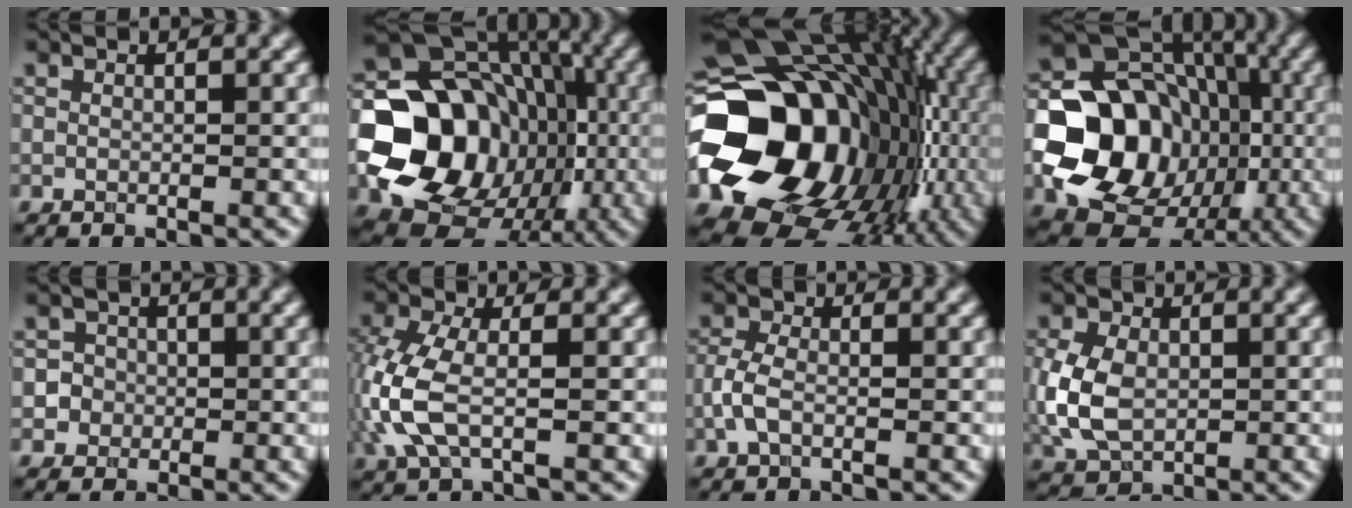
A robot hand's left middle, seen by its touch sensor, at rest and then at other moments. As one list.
[{"total": 16.8, "force": [-3.1, 14.0, 8.9], "torque": [-0.139, -0.016, -0.058]}, {"total": 20.5, "force": [-2.3, 16.9, 11.5], "torque": [-0.228, -0.046, -0.011]}, {"total": 14.7, "force": [-3.2, 12.0, 7.9], "torque": [-0.139, -0.009, -0.050]}, {"total": 2.3, "force": [-0.4, 2.3, 0.1], "torque": [0.023, 0.012, -0.010]}, {"total": 5.1, "force": [-1.2, 2.4, 4.3], "torque": [-0.119, 0.002, -0.021]}, {"total": 2.4, "force": [-1.0, 1.2, 1.8], "torque": [-0.044, 0.006, -0.022]}, {"total": 5.9, "force": [-0.5, 4.3, 4.0], "torque": [-0.106, -0.001, -0.005]}]